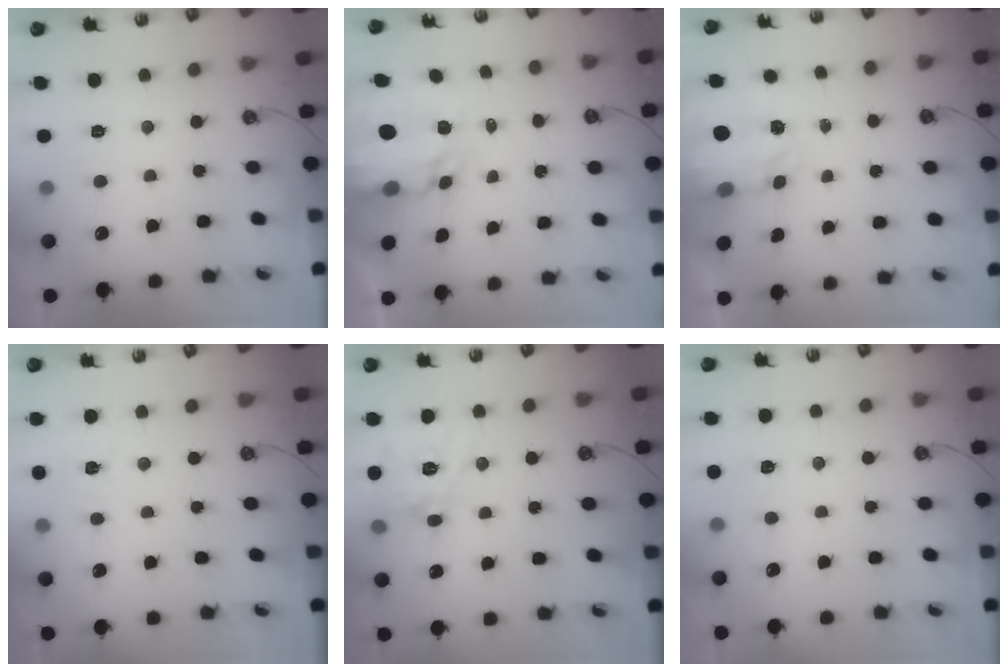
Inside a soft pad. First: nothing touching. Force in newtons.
{"total": 5.7, "press": 5.7, "slide": 0.6}
{"total": 3.5, "press": 3.5, "slide": 0.4}
{"total": 4.2, "press": 4.2, "slide": 0.5}
{"total": 12.8, "press": 12.8, "slide": 1.2}
{"total": 5.1, "press": 5.1, "slide": 0.4}